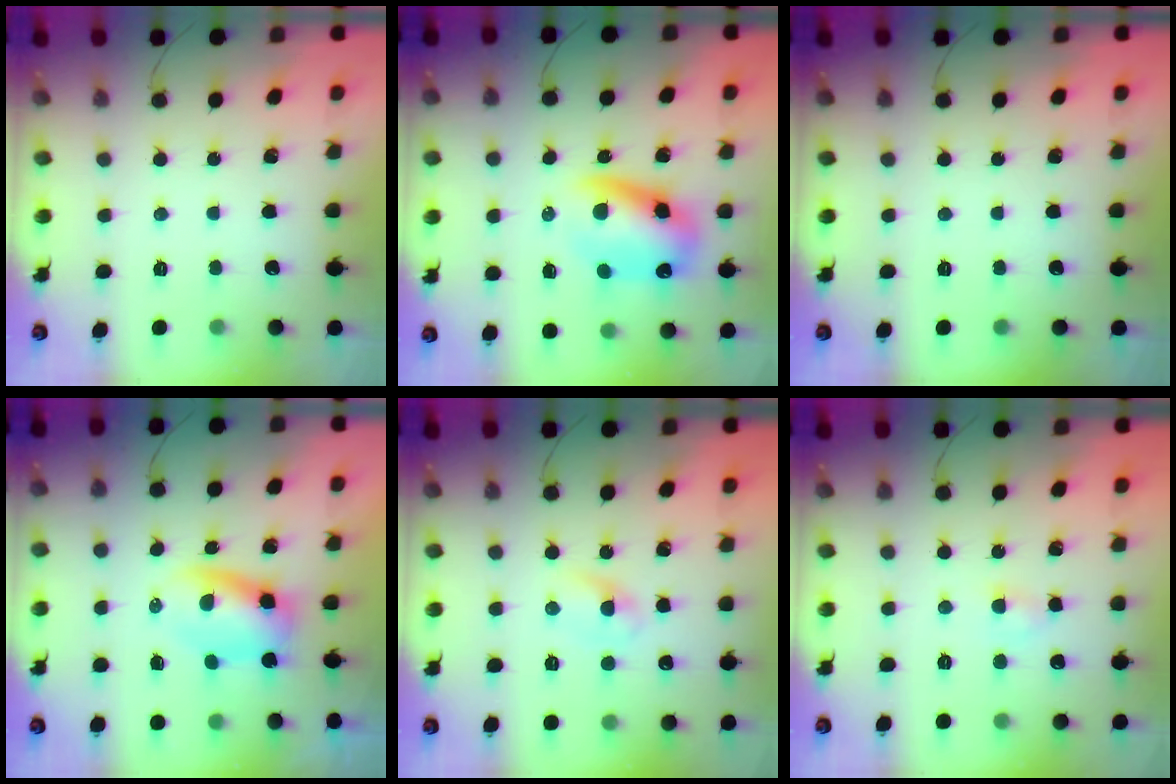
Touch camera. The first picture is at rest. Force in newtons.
{"total": 11.9, "press": 11.5, "slide": 3.0}
{"total": 0.0}
{"total": 4.8, "press": 4.7, "slide": 1.1}
{"total": 2.9, "press": 2.7, "slide": 1.2}
{"total": 2.8, "press": 2.6, "slide": 1.1}